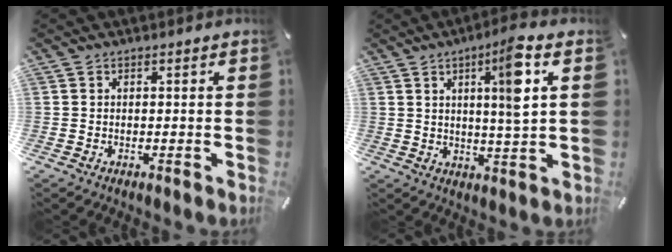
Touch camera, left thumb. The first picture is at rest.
{"total": 9.8, "force": [3.7, 1.3, 9.0], "torque": [-0.138, -0.011, 0.050]}